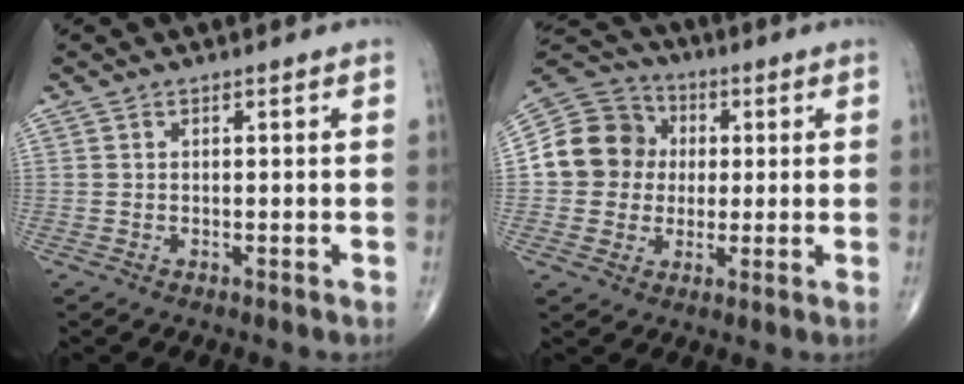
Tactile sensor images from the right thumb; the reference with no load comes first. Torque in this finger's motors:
{"motor_torque": [-0.24, 0.34, 0.22, -0.18, 0.06]}